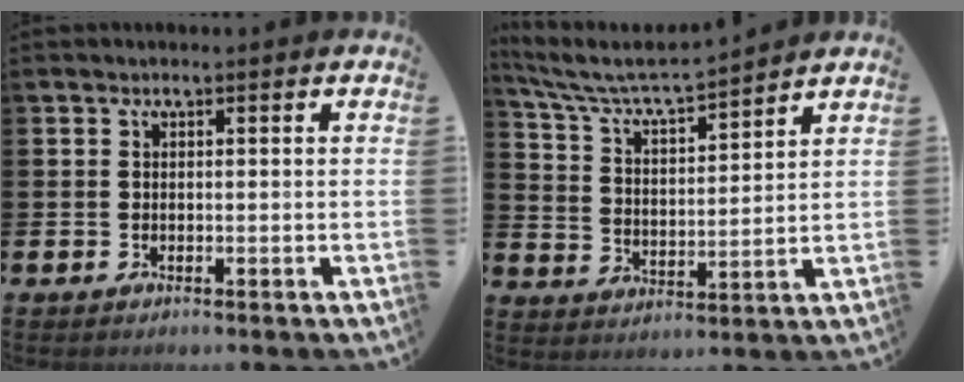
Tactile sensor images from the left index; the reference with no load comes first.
{"total": 6.6, "force": [6.2, 0.6, 2.2], "torque": [-0.071, -0.047, 0.104]}